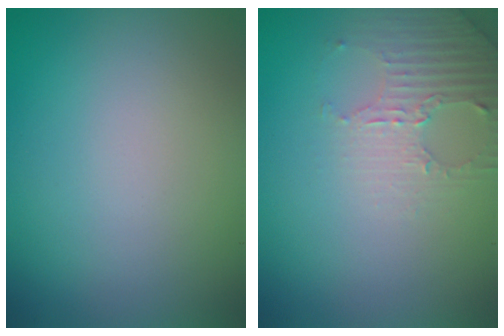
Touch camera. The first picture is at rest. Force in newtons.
{"total": 3.0, "press": 2.9, "slide": 0.7}